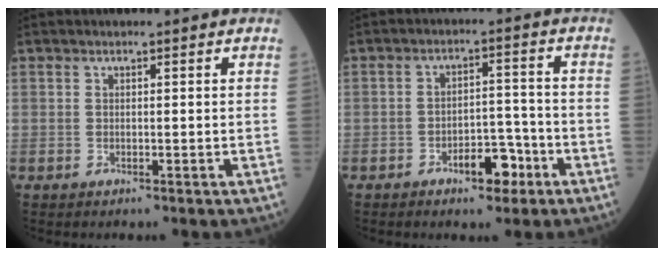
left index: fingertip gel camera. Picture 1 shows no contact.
{"total": 5.8, "force": [-3.4, 2.6, 3.8], "torque": [-0.055, 0.012, -0.051]}